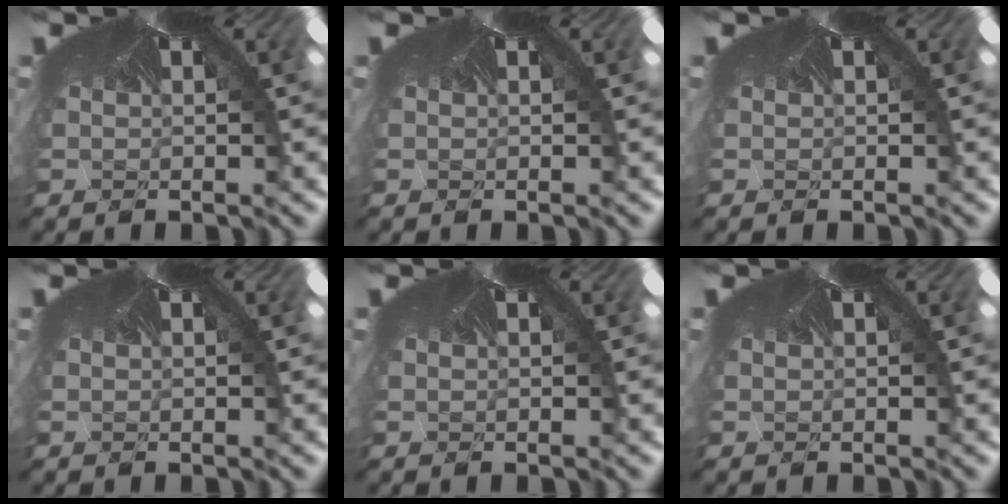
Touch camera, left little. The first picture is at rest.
{"total": 0.0}
{"total": 0.0}
{"total": 0.0}
{"total": 0.0}
{"total": 0.0}